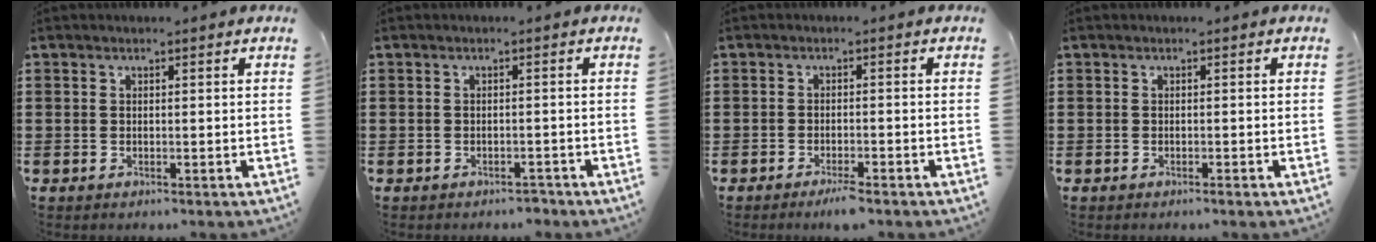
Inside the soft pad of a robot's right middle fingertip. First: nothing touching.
{"total": 1.2, "force": [-1.2, 0.4, 0.0], "torque": [-0.006, 0.001, -0.026]}
{"total": 2.1, "force": [-1.7, 0.2, 1.2], "torque": [-0.021, 0.002, -0.032]}
{"total": 0.5, "force": [-0.4, 0.1, 0.3], "torque": [-0.009, -0.003, -0.008]}